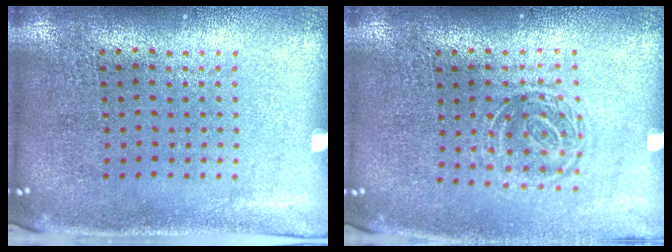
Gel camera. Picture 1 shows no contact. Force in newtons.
{"total": 1.3, "press": 1.1, "slide": 0.7}